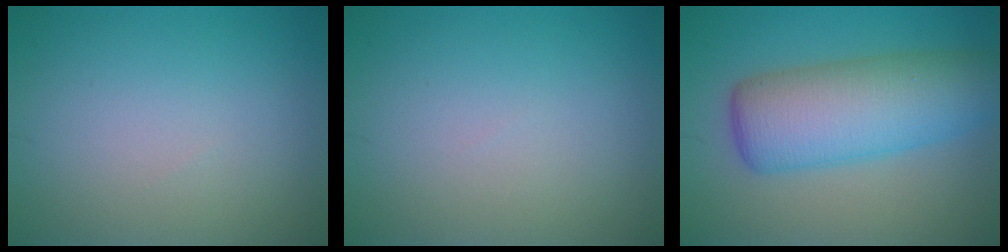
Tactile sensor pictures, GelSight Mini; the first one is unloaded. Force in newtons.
{"total": 0.0}
{"total": 8.4, "press": 8.3, "slide": 0.3}